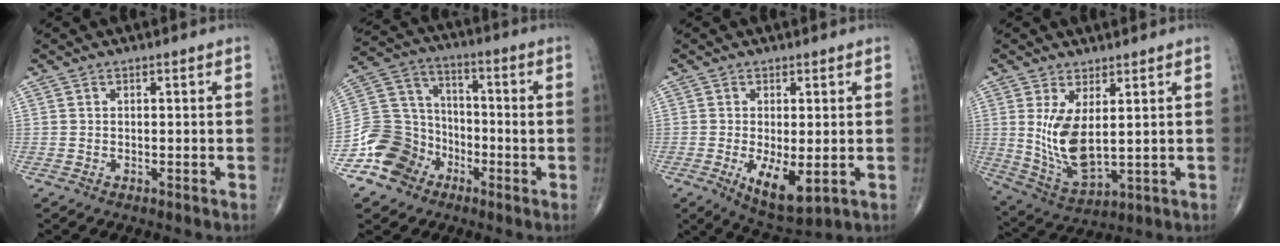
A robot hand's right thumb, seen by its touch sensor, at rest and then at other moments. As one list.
[{"total": 12.5, "force": [-6.3, 10.1, 3.8], "torque": [-0.046, 0.065, -0.122]}, {"total": 8.0, "force": [-1.7, 3.2, 7.1], "torque": [-0.116, -0.023, -0.018]}, {"total": 10.2, "force": [1.8, 4.5, 8.9], "torque": [-0.174, -0.028, 0.053]}]